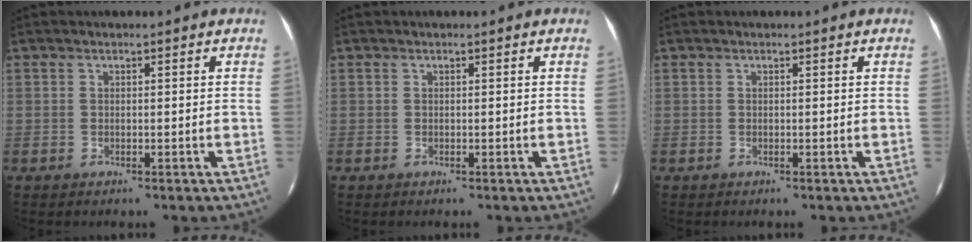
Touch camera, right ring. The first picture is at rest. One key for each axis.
{"total": 0.0}
{"total": 0.0}